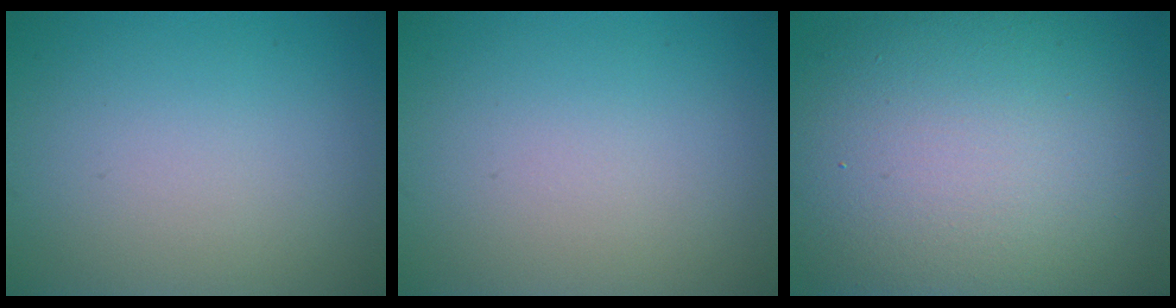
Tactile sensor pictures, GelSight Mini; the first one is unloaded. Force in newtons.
{"total": 0.0}
{"total": 16.2, "press": 16.1, "slide": 1.0}